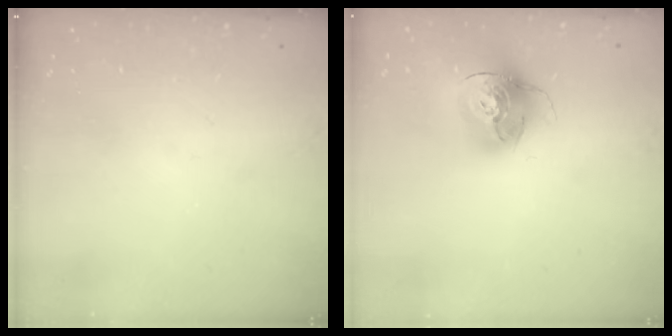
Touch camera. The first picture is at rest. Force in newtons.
{"total": 16.6, "press": 16.6, "slide": 1.6}